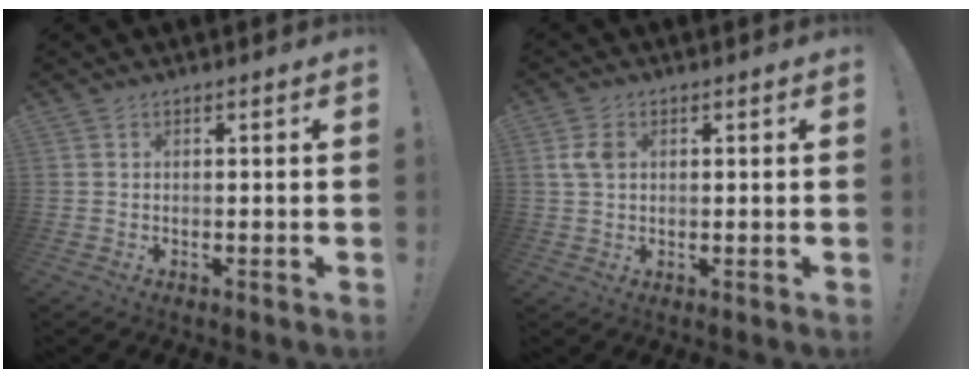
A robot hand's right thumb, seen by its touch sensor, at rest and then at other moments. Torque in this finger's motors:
{"motor_torque": [-0.04, 0.26, 0.40, -0.11, -0.21]}